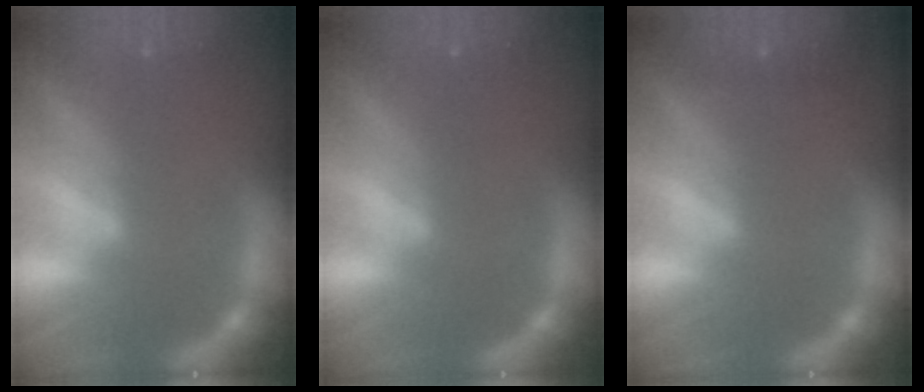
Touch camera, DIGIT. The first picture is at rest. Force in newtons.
{"total": 0.0}
{"total": 0.9}